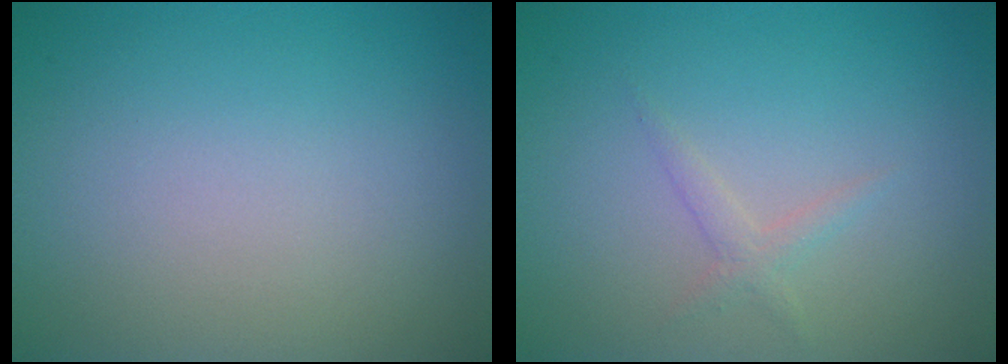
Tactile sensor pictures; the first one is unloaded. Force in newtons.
{"total": 1.2, "press": 1.2, "slide": 0.1}